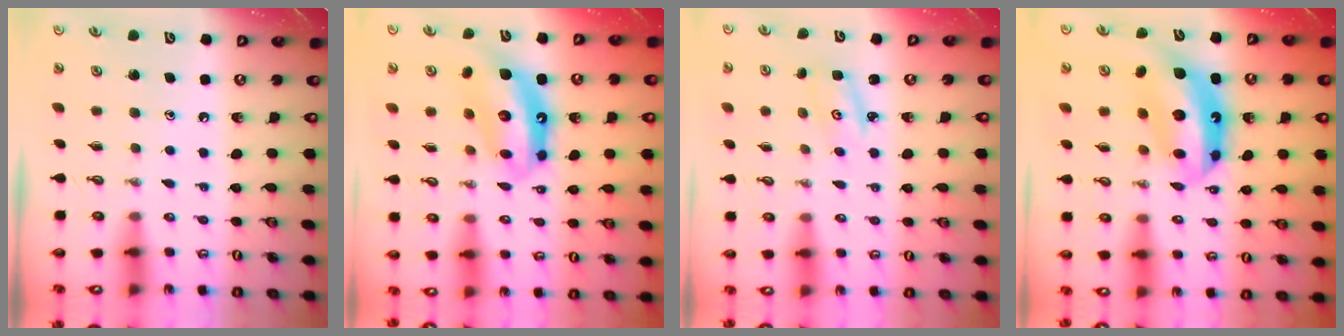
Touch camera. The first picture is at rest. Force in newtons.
{"total": 12.8, "press": 12.7, "slide": 1.0}
{"total": 2.1, "press": 2.1, "slide": 0.2}
{"total": 13.6, "press": 13.6, "slide": 1.1}